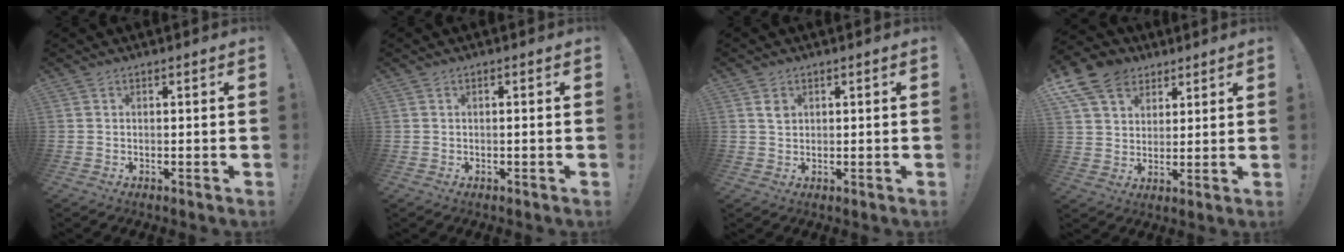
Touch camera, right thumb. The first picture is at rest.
{"total": 0.6, "force": [-0.2, -0.2, 0.5], "torque": [-0.010, -0.001, -0.005]}
{"total": 2.7, "force": [1.2, 2.1, 1.1], "torque": [-0.002, -0.006, 0.019]}
{"total": 12.8, "force": [6.9, 9.4, 5.1], "torque": [-0.082, -0.037, 0.140]}